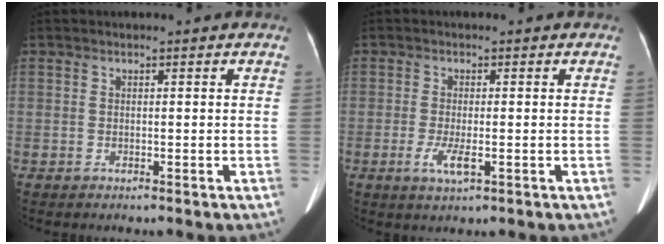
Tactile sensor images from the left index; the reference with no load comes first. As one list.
[{"total": 3.2, "force": [-1.2, 0.8, 2.8], "torque": [-0.065, -0.009, -0.020]}]